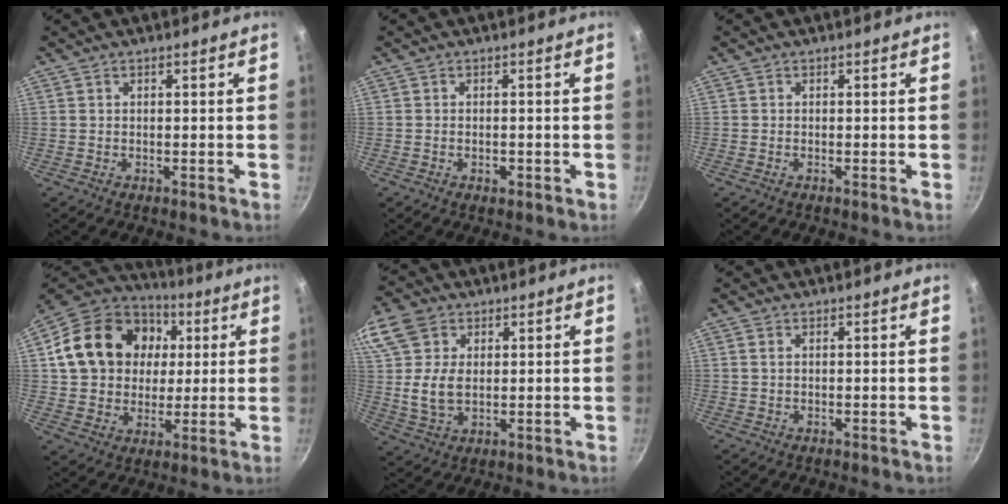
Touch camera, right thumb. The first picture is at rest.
{"total": 1.6, "force": [-0.6, 1.0, 1.1], "torque": [-0.016, 0.002, -0.011]}
{"total": 0.0}
{"total": 21.3, "force": [4.4, 17.0, 12.0], "torque": [-0.191, 0.022, 0.071]}
{"total": 14.2, "force": [3.7, 10.4, 8.9], "torque": [-0.179, -0.003, 0.066]}
{"total": 0.9, "force": [0.3, 0.6, 0.6], "torque": [-0.011, 0.002, 0.003]}